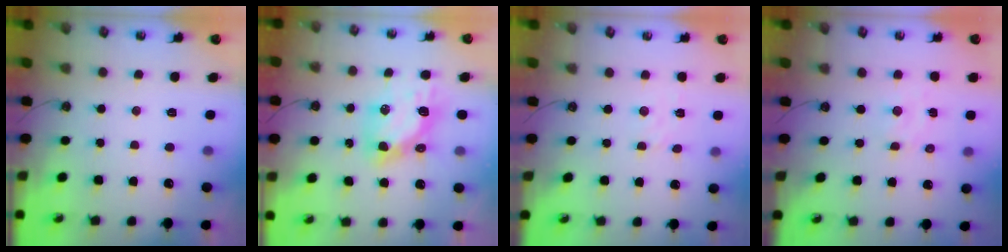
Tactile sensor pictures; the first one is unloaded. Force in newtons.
{"total": 10.7, "press": 10.6, "slide": 1.3}
{"total": 2.6, "press": 2.6, "slide": 0.4}
{"total": 2.3, "press": 2.3, "slide": 0.3}